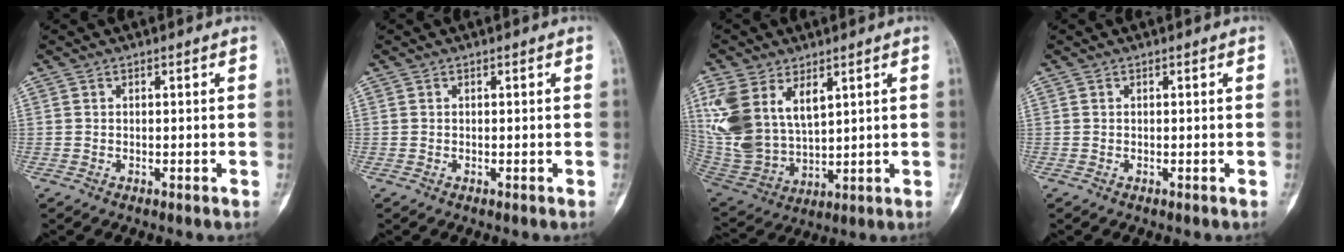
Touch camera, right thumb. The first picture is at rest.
{"total": 0.0}
{"total": 16.0, "force": [6.5, 9.7, 11.0], "torque": [-0.223, -0.019, 0.149]}
{"total": 0.0}